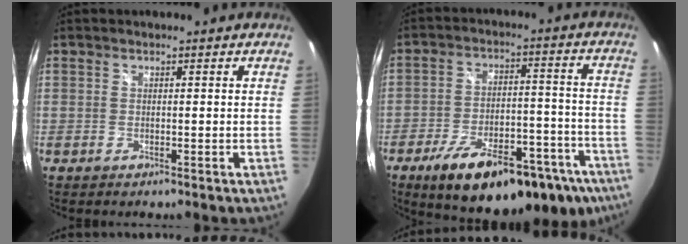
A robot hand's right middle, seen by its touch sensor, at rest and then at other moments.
{"total": 25.5, "force": [-17.0, 9.6, 16.3], "torque": [-0.250, -0.010, -0.224]}